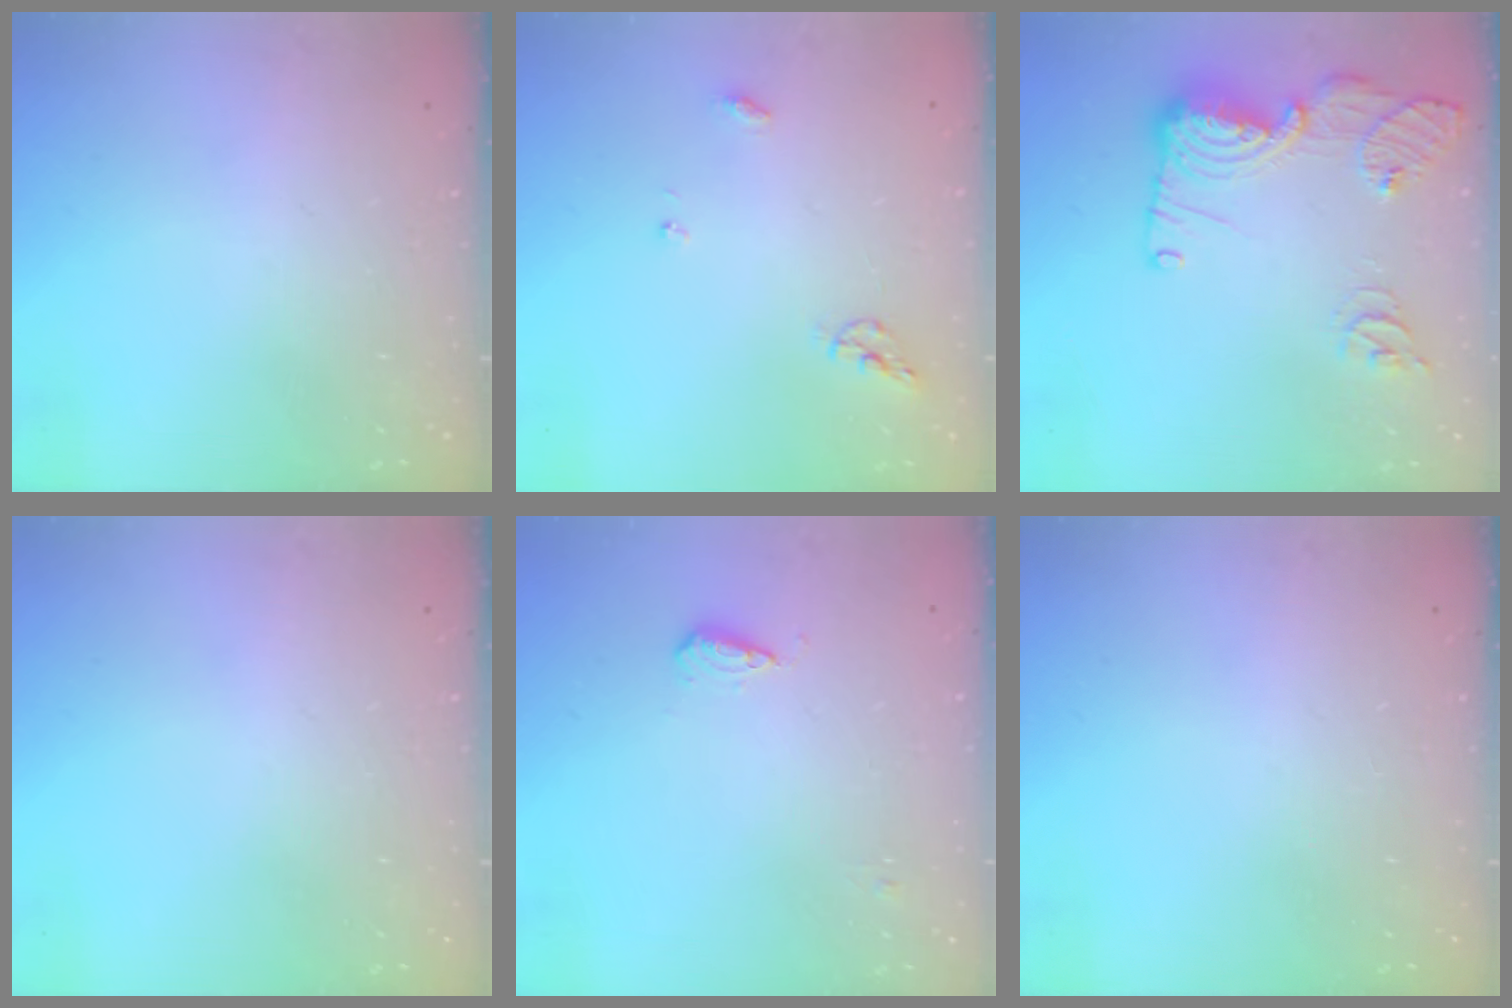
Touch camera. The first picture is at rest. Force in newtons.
{"total": 5.9, "press": 5.9, "slide": 0.6}
{"total": 15.8, "press": 15.7, "slide": 1.8}
{"total": 0.0}
{"total": 5.5, "press": 5.4, "slide": 0.9}
{"total": 0.0}